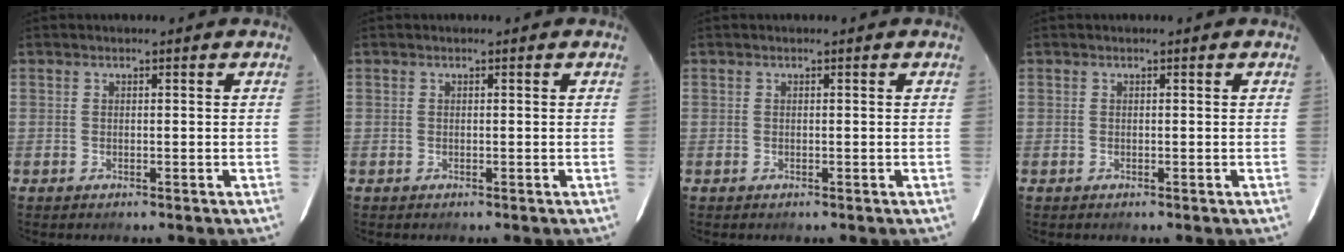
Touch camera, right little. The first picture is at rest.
{"total": 0.0}
{"total": 0.0}
{"total": 0.0}